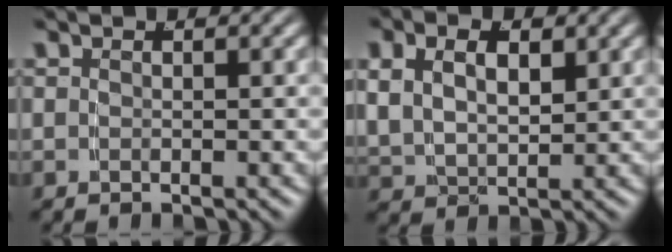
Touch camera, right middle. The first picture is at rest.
{"total": 5.8, "force": [1.6, 4.3, 3.5], "torque": [-0.063, 0.000, 0.028]}